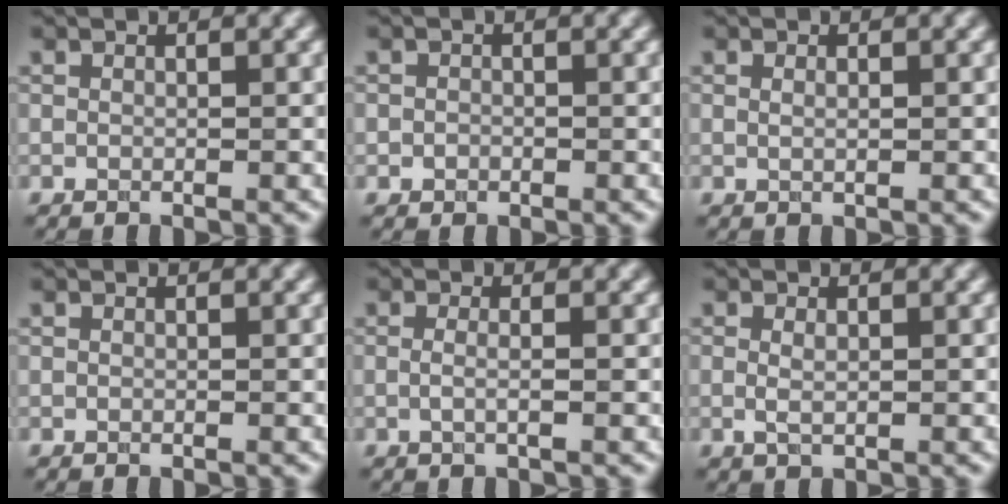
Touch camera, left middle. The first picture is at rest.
{"total": 0.7, "force": [-0.3, 0.6, 0.2], "torque": [-0.001, -0.003, -0.006]}
{"total": 0.6, "force": [0.1, 0.2, 0.6], "torque": [-0.013, 0.002, 0.003]}
{"total": 0.0}
{"total": 1.5, "force": [0.0, 0.5, 1.4], "torque": [-0.020, -0.013, -0.010]}
{"total": 1.2, "force": [0.1, 0.5, 1.1], "torque": [-0.023, -0.002, 0.001]}